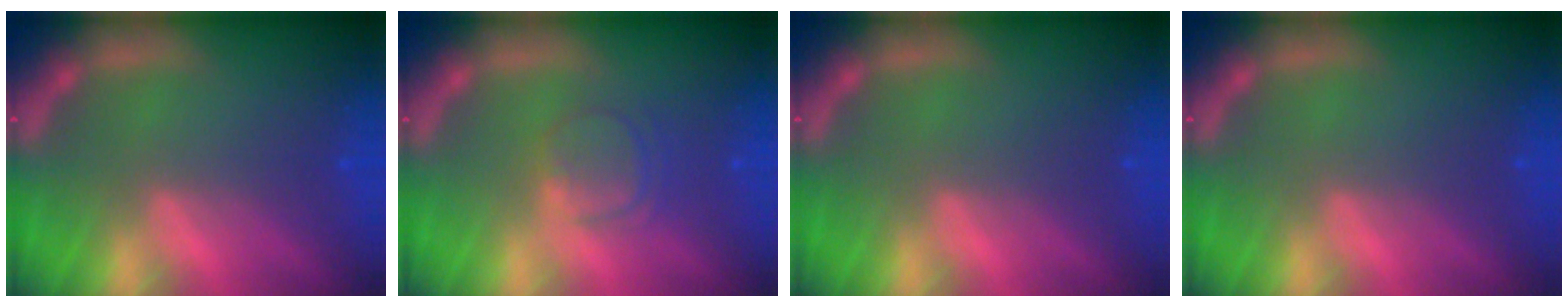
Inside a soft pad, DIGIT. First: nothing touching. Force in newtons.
{"total": 3.0}
{"total": 0.0}
{"total": 0.0}